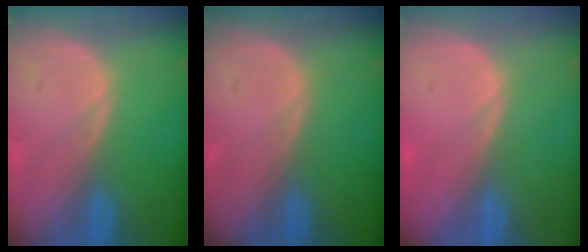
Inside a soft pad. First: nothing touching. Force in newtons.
{"total": 0.0}
{"total": 0.5, "press": 0.0, "slide": 0.5}